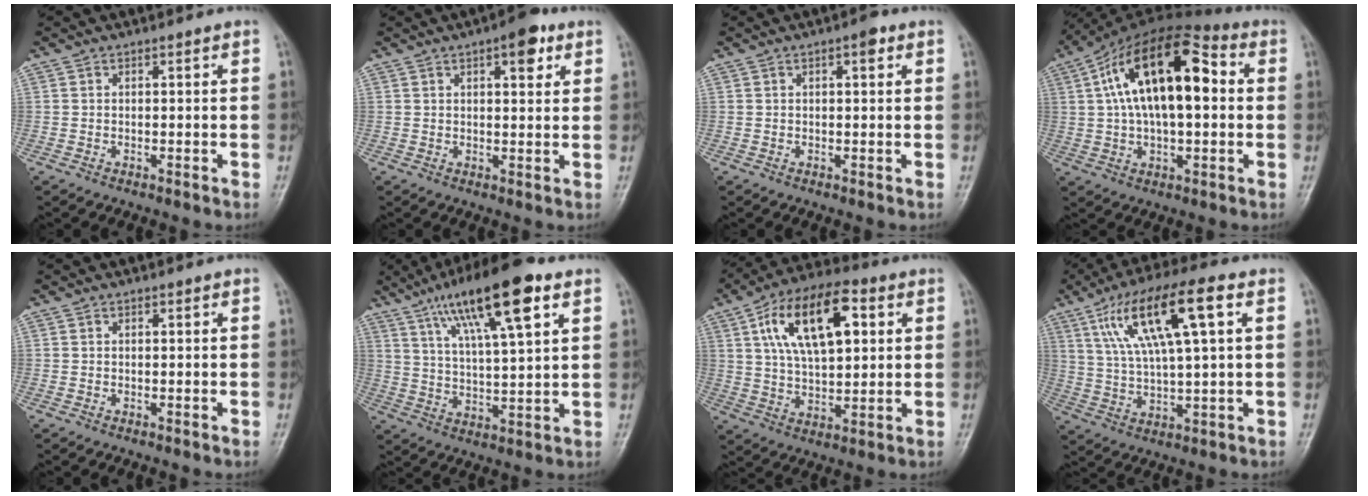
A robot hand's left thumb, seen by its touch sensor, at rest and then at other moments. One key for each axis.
{"total": 5.9, "fx": 3.0, "fy": 2.4, "fz": 4.5, "tx": -0.042, "ty": -0.008, "tz": 0.034}
{"total": 2.2, "fx": 1.0, "fy": 0.9, "fz": 1.8, "tx": -0.020, "ty": 0.001, "tz": 0.011}
{"total": 19.4, "fx": 3.5, "fy": 9.4, "fz": 16.6, "tx": -0.276, "ty": 0.030, "tz": 0.047}
{"total": 0.0}
{"total": 17.8, "fx": 9.4, "fy": 4.3, "fz": 14.5, "tx": -0.233, "ty": -0.016, "tz": 0.163}
{"total": 17.4, "fx": 5.9, "fy": 8.4, "fz": 14.1, "tx": -0.224, "ty": 0.001, "tz": 0.100}
{"total": 16.2, "fx": 6.2, "fy": 4.1, "fz": 14.4, "tx": -0.271, "ty": 0.007, "tz": 0.111}